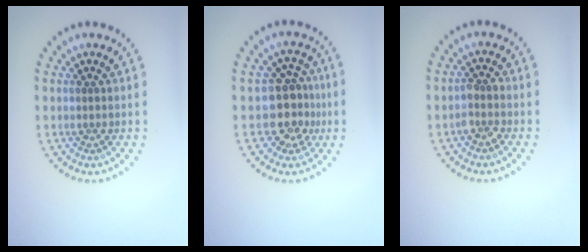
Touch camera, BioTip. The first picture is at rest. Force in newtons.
{"total": 3.7, "press": 3.3, "slide": 1.7}
{"total": 1.5, "press": 1.4, "slide": 0.6}